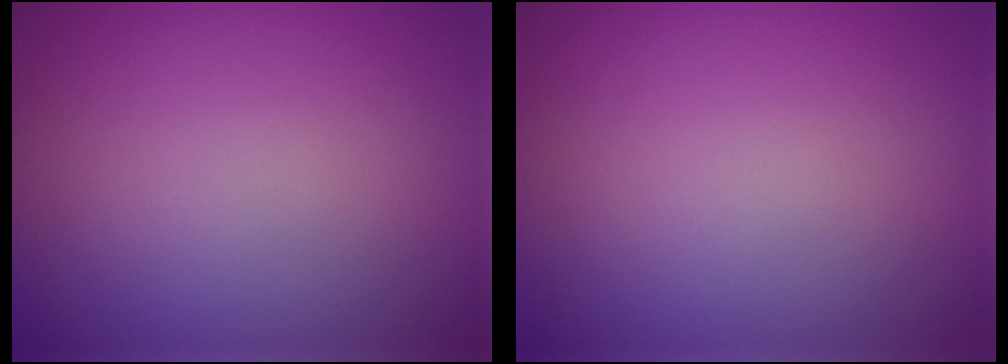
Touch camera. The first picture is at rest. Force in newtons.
{"total": 0.0}